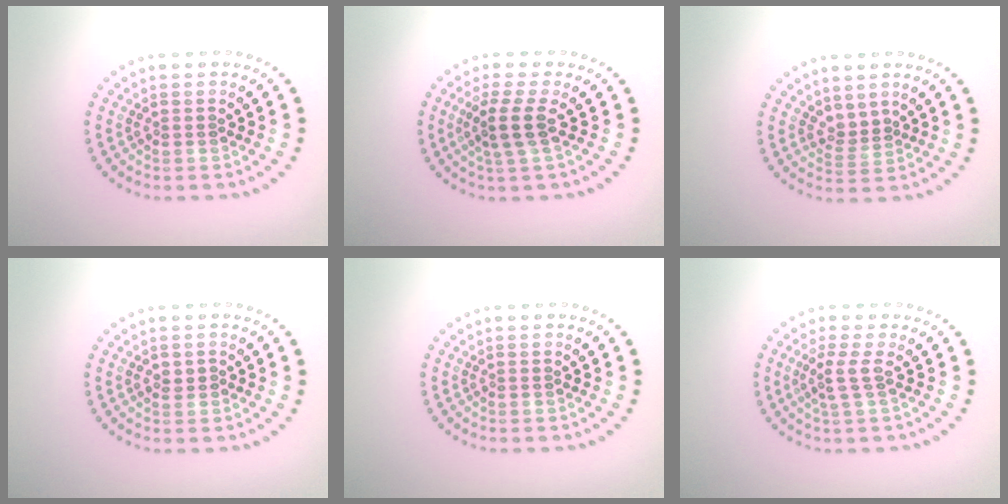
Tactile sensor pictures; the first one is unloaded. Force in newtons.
{"total": 2.6, "press": 2.1, "slide": 1.4}
{"total": 1.6, "press": 1.1, "slide": 1.1}
{"total": 1.0, "press": 1.0, "slide": 0.3}
{"total": 0.0}
{"total": 1.8, "press": 1.4, "slide": 1.2}